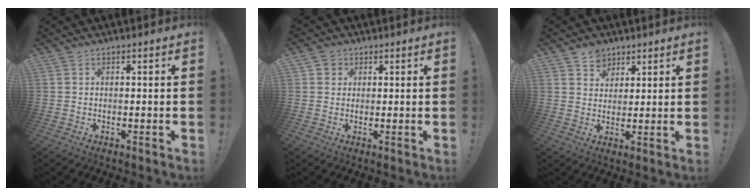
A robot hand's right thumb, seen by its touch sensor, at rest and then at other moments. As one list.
[{"total": 2.5, "force": [1.2, 2.2, 0.3], "torque": [0.005, -0.005, 0.019]}, {"total": 5.0, "force": [3.4, 3.7, 0.2], "torque": [0.002, -0.027, 0.065]}]